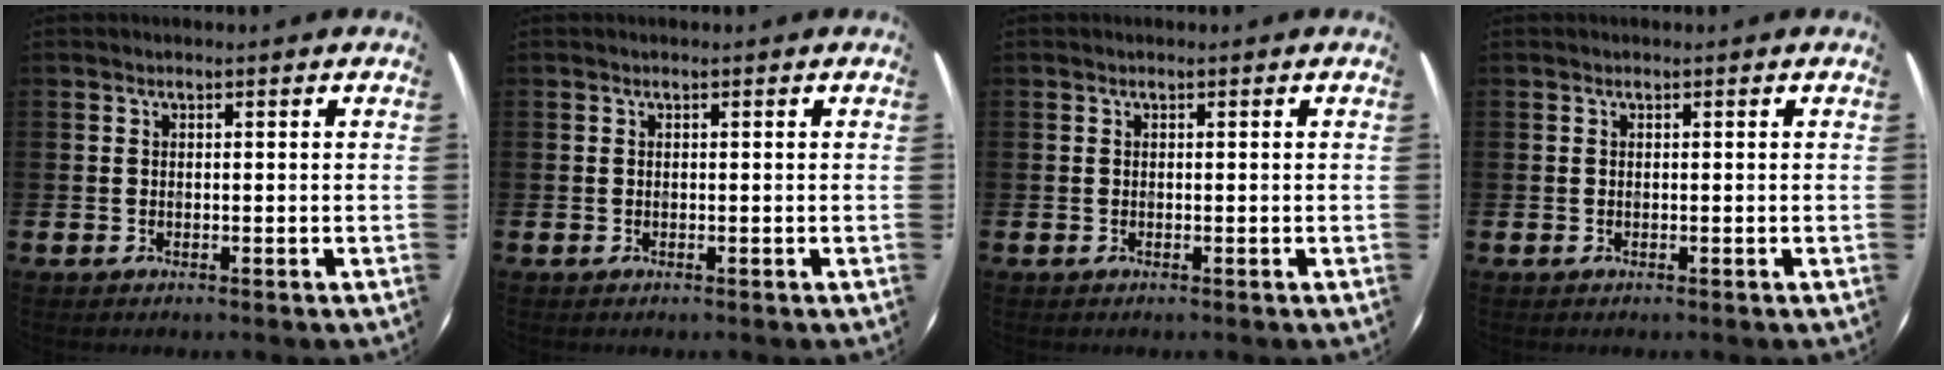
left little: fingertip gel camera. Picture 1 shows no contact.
{"total": 0.0}
{"total": 0.0}
{"total": 0.0}